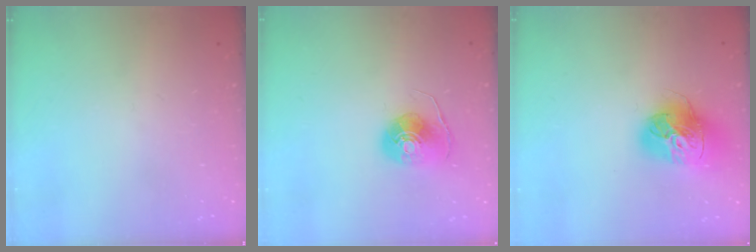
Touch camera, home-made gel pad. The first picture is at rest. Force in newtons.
{"total": 8.5, "press": 8.4, "slide": 0.3}
{"total": 17.5, "press": 17.3, "slide": 2.0}